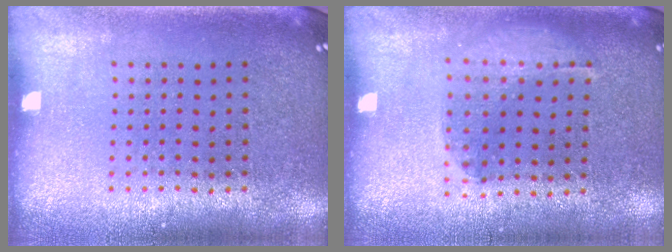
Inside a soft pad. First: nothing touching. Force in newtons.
{"total": 1.1, "press": 1.1, "slide": 0.2}